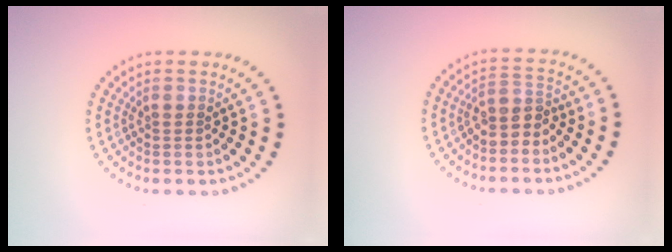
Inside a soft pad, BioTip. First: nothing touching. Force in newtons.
{"total": 2.4, "press": 1.9, "slide": 1.5}